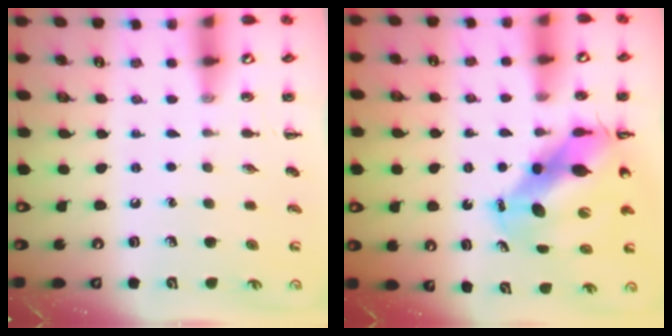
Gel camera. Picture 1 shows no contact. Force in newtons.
{"total": 10.4, "press": 10.0, "slide": 3.0}